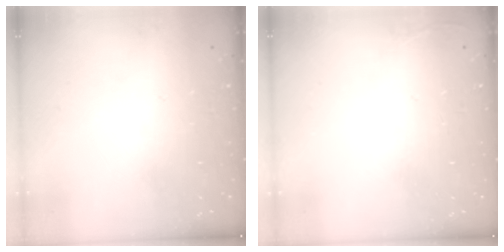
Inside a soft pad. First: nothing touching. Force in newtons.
{"total": 2.7, "press": 2.6, "slide": 1.0}